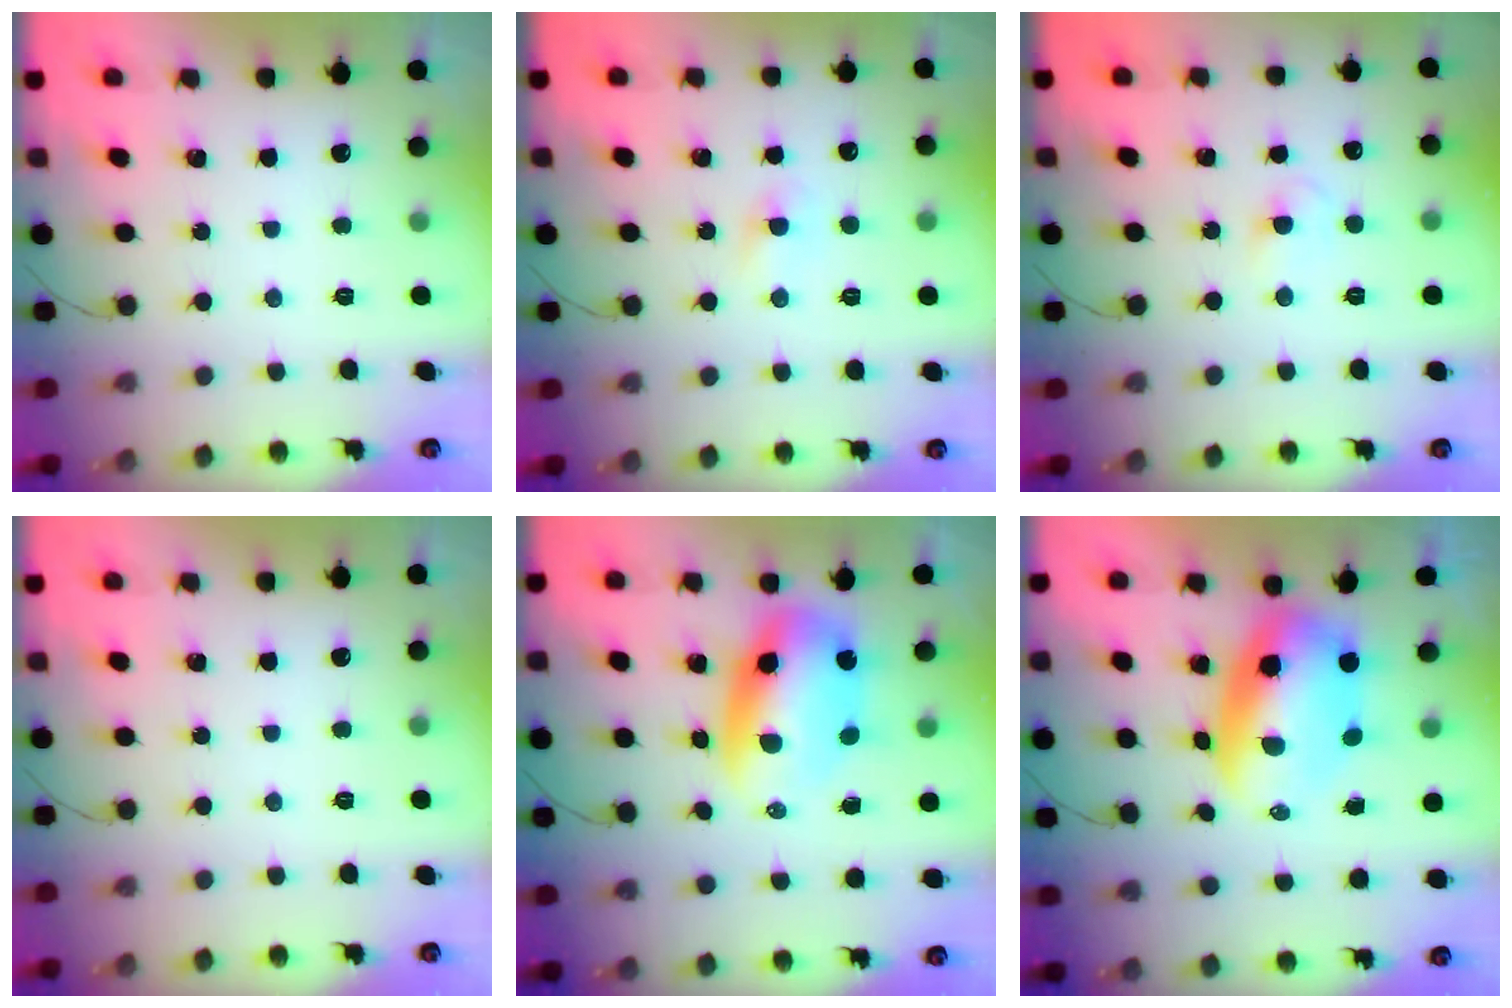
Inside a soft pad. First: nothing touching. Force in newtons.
{"total": 1.4, "press": 1.1, "slide": 0.8}
{"total": 2.3, "press": 2.1, "slide": 1.0}
{"total": 0.0}
{"total": 9.8, "press": 9.5, "slide": 2.4}
{"total": 10.0, "press": 9.7, "slide": 2.5}